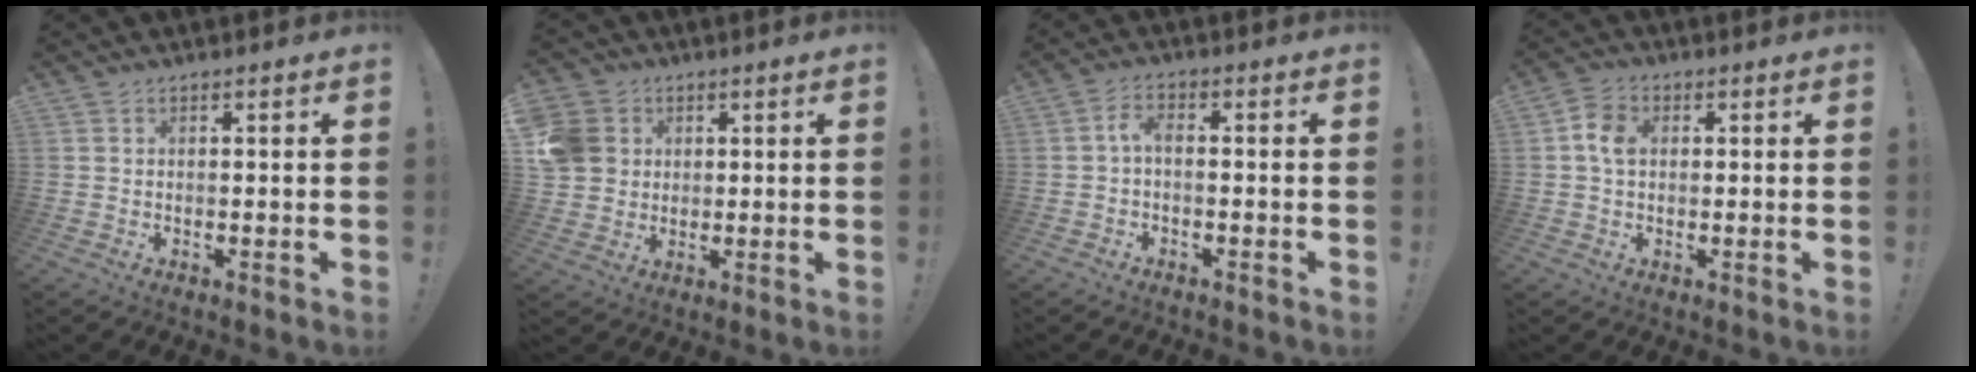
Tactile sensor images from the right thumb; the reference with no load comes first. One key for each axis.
{"total": 9.6, "fx": 1.9, "fy": 8.7, "fz": 3.7, "tx": -0.073, "ty": 0.007, "tz": 0.045}
{"total": 3.9, "fx": -0.7, "fy": 1.5, "fz": 3.5, "tx": -0.072, "ty": 0.008, "tz": -0.014}
{"total": 6.1, "fx": 0.6, "fy": 4.4, "fz": 4.1, "tx": -0.064, "ty": 0.013, "tz": 0.012}